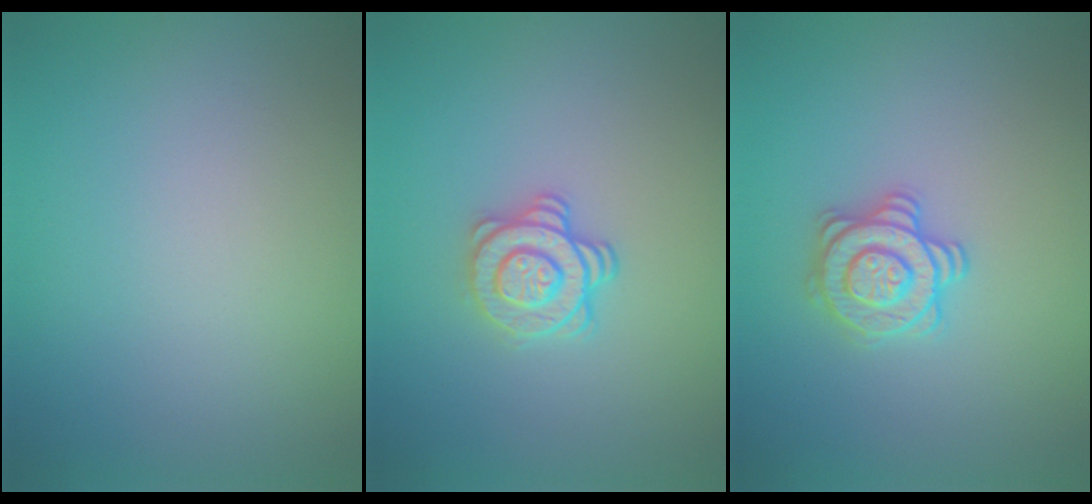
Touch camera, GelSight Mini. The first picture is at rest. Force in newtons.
{"total": 3.0, "press": 2.6, "slide": 1.4}
{"total": 2.8, "press": 2.7, "slide": 0.7}